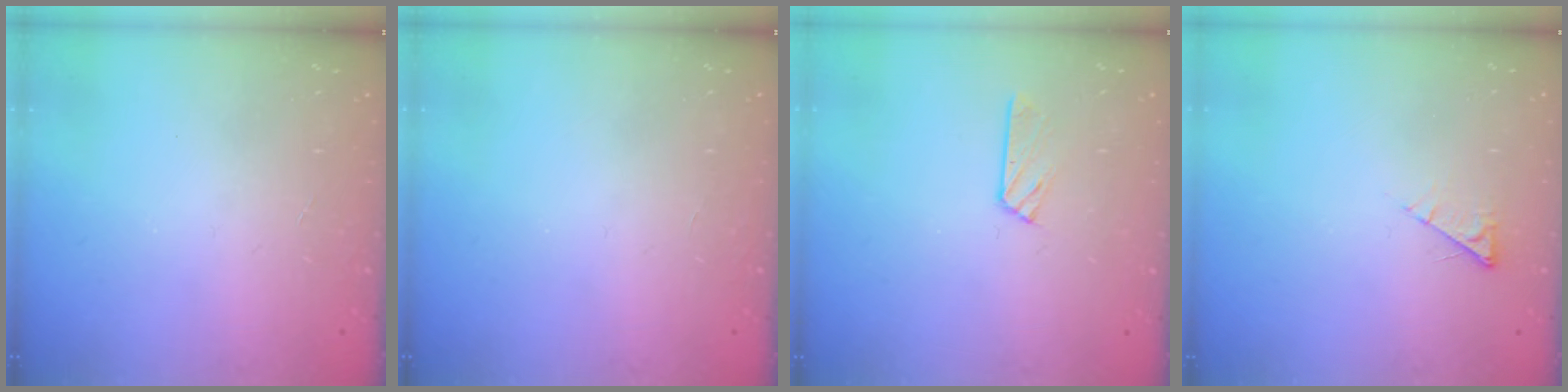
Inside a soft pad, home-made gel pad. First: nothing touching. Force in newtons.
{"total": 0.0}
{"total": 3.5, "press": 3.5, "slide": 0.4}
{"total": 4.2, "press": 4.1, "slide": 0.6}